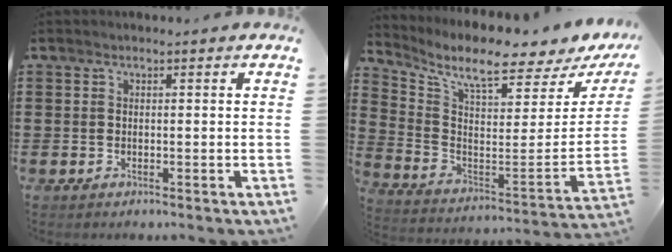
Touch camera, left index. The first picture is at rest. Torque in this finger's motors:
{"motor_torque": [2.14, 0.00, 0.24, 0.06]}